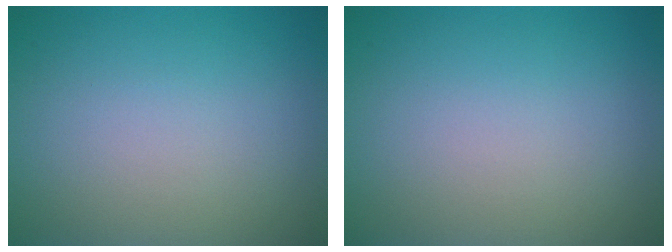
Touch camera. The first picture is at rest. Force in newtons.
{"total": 0.0}